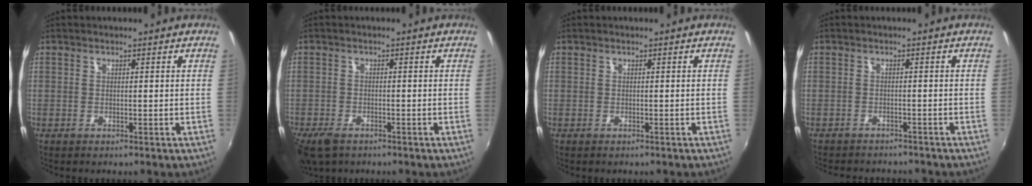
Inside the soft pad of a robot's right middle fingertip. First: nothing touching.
{"total": 6.0, "force": [-4.4, 2.7, 3.0], "torque": [-0.081, -0.023, -0.084]}
{"total": 0.8, "force": [-0.7, 0.2, 0.3], "torque": [-0.007, -0.002, -0.009]}
{"total": 8.1, "force": [-7.5, 2.1, 2.5], "torque": [-0.064, -0.017, -0.108]}